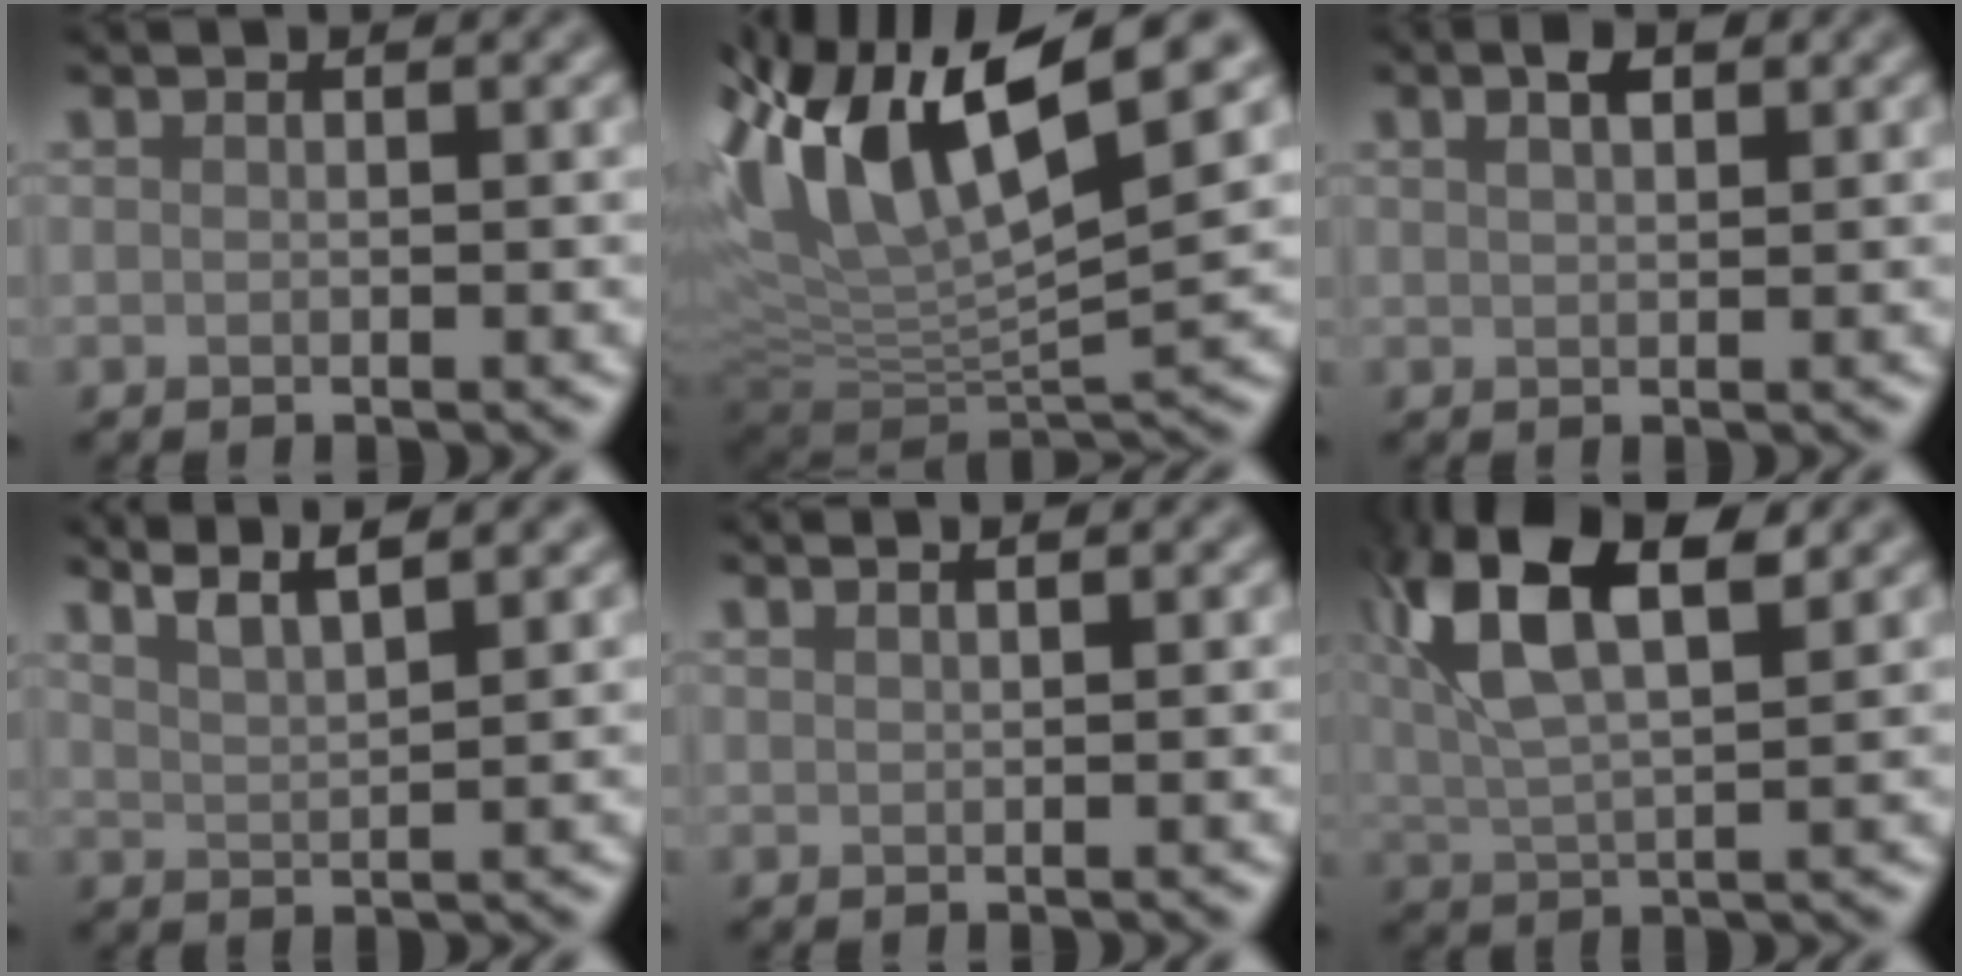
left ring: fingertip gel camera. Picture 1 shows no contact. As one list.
[{"total": 14.3, "force": [6.9, 5.5, 11.3], "torque": [-0.229, 0.027, 0.122]}, {"total": 2.1, "force": [1.1, 0.9, 1.5], "torque": [-0.026, 0.007, 0.020]}, {"total": 5.6, "force": [4.3, 1.3, 3.3], "torque": [-0.032, 0.030, 0.042]}, {"total": 2.4, "force": [1.7, 0.9, 1.4], "torque": [0.000, 0.004, -0.003]}, {"total": 10.7, "force": [4.7, 4.2, 8.7], "torque": [-0.186, 0.019, 0.082]}]